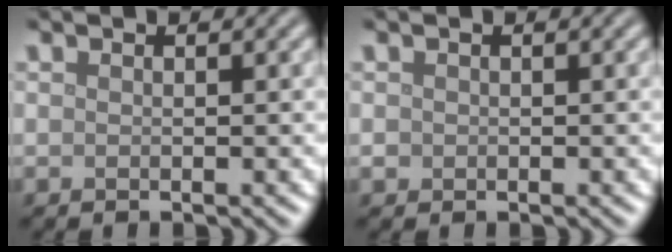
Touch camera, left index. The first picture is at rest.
{"total": 0.8, "force": [-0.2, 0.7, 0.1], "torque": [0.002, -0.004, -0.005]}